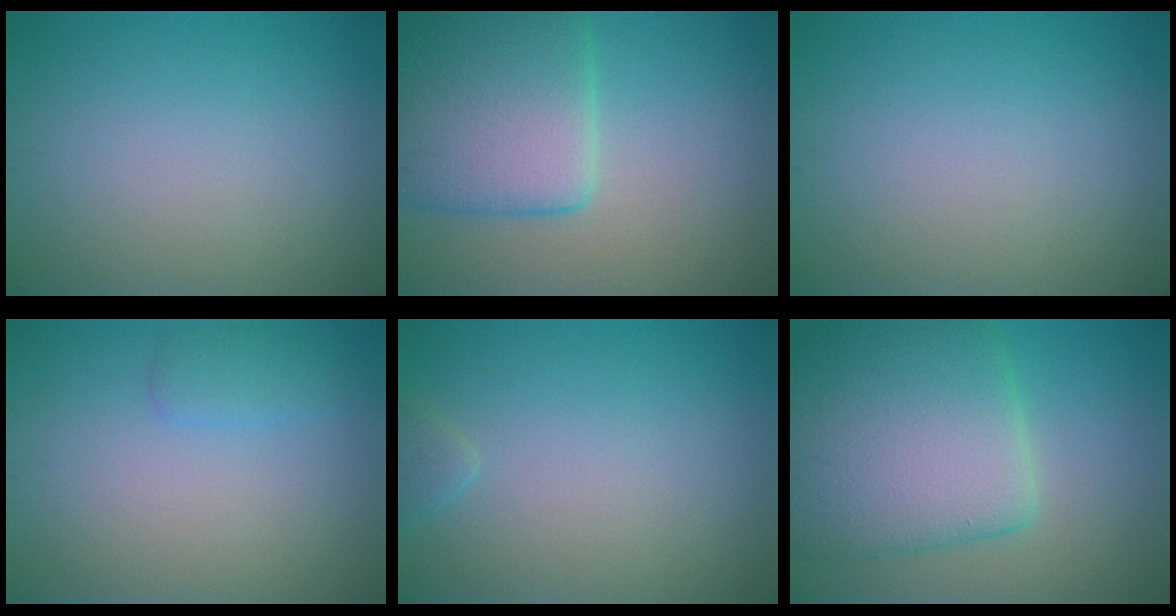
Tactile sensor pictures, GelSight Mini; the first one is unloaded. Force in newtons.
{"total": 8.0, "press": 7.9, "slide": 0.6}
{"total": 0.0}
{"total": 1.5, "press": 1.5, "slide": 0.1}
{"total": 1.0, "press": 1.0, "slide": 0.1}
{"total": 10.1, "press": 10.1, "slide": 0.4}